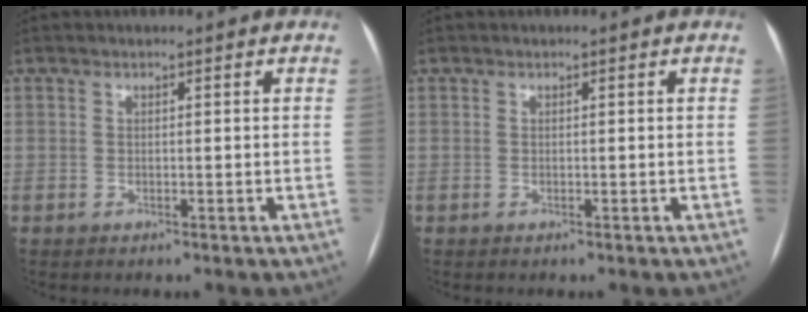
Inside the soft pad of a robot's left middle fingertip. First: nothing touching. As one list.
[{"total": 0.0}]